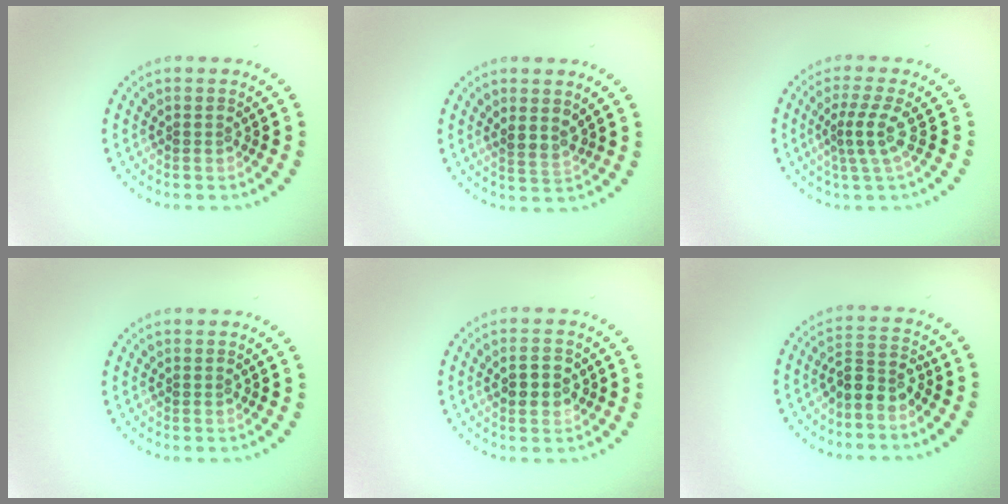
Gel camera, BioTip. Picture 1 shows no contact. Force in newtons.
{"total": 1.8, "press": 1.6, "slide": 0.9}
{"total": 2.7, "press": 1.9, "slide": 1.9}
{"total": 0.0}
{"total": 2.7, "press": 2.7, "slide": 0.2}
{"total": 2.8, "press": 2.4, "slide": 1.3}